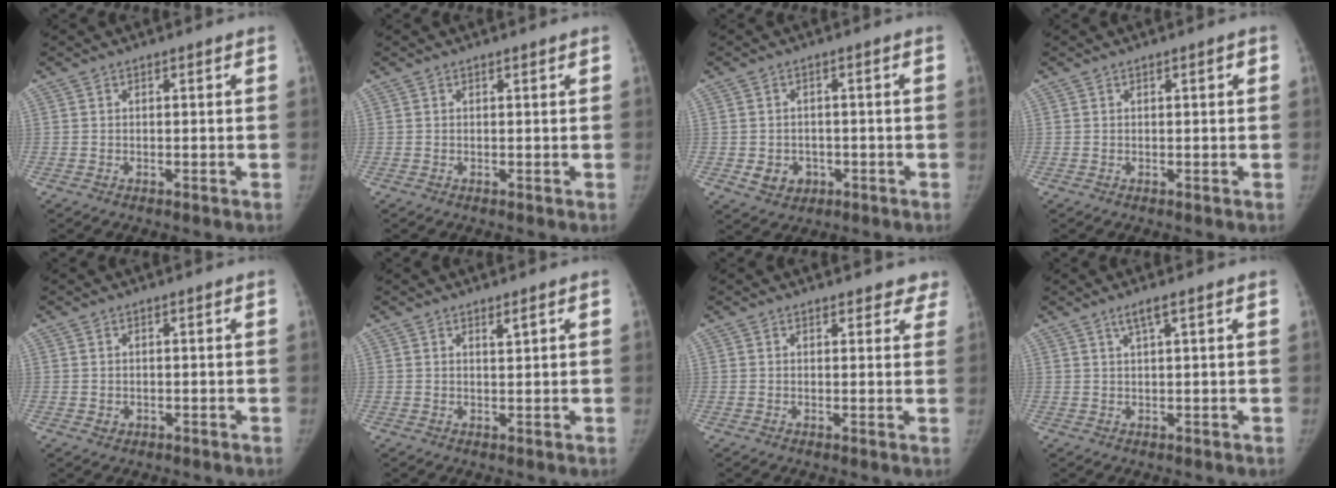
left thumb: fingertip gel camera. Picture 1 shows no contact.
{"total": 0.0}
{"total": 4.6, "force": [-1.4, 4.0, 1.9], "torque": [-0.013, 0.010, -0.011]}
{"total": 0.7, "force": [0.2, 0.2, 0.7], "torque": [-0.006, 0.004, 0.000]}
{"total": 1.0, "force": [-0.1, 0.9, 0.4], "torque": [-0.003, 0.001, 0.004]}
{"total": 1.2, "force": [0.9, 0.1, 0.9], "torque": [-0.012, -0.007, 0.015]}
{"total": 5.1, "force": [4.6, 2.2, 0.6], "torque": [0.043, -0.016, 0.033]}
{"total": 2.5, "force": [1.4, 0.0, 2.0], "torque": [-0.045, 0.000, 0.031]}